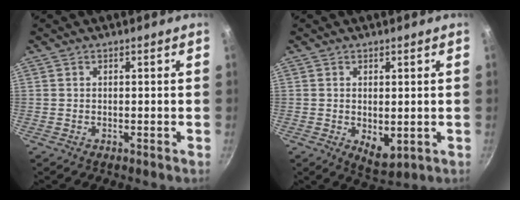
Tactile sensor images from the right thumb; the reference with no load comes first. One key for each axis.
{"total": 5.2, "fx": -0.2, "fy": 3.1, "fz": 4.2, "tx": -0.055, "ty": -0.015, "tz": 0.006}